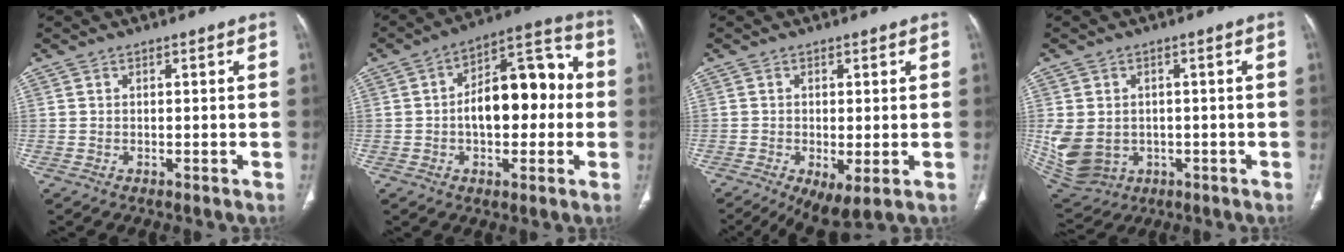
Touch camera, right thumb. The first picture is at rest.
{"total": 16.0, "force": [-0.2, 8.8, 13.3], "torque": [-0.167, 0.044, -0.010]}
{"total": 8.1, "force": [-3.1, 3.3, 6.7], "torque": [-0.119, -0.015, -0.046]}
{"total": 13.2, "force": [-1.7, 10.8, 7.5], "torque": [-0.172, -0.003, -0.003]}